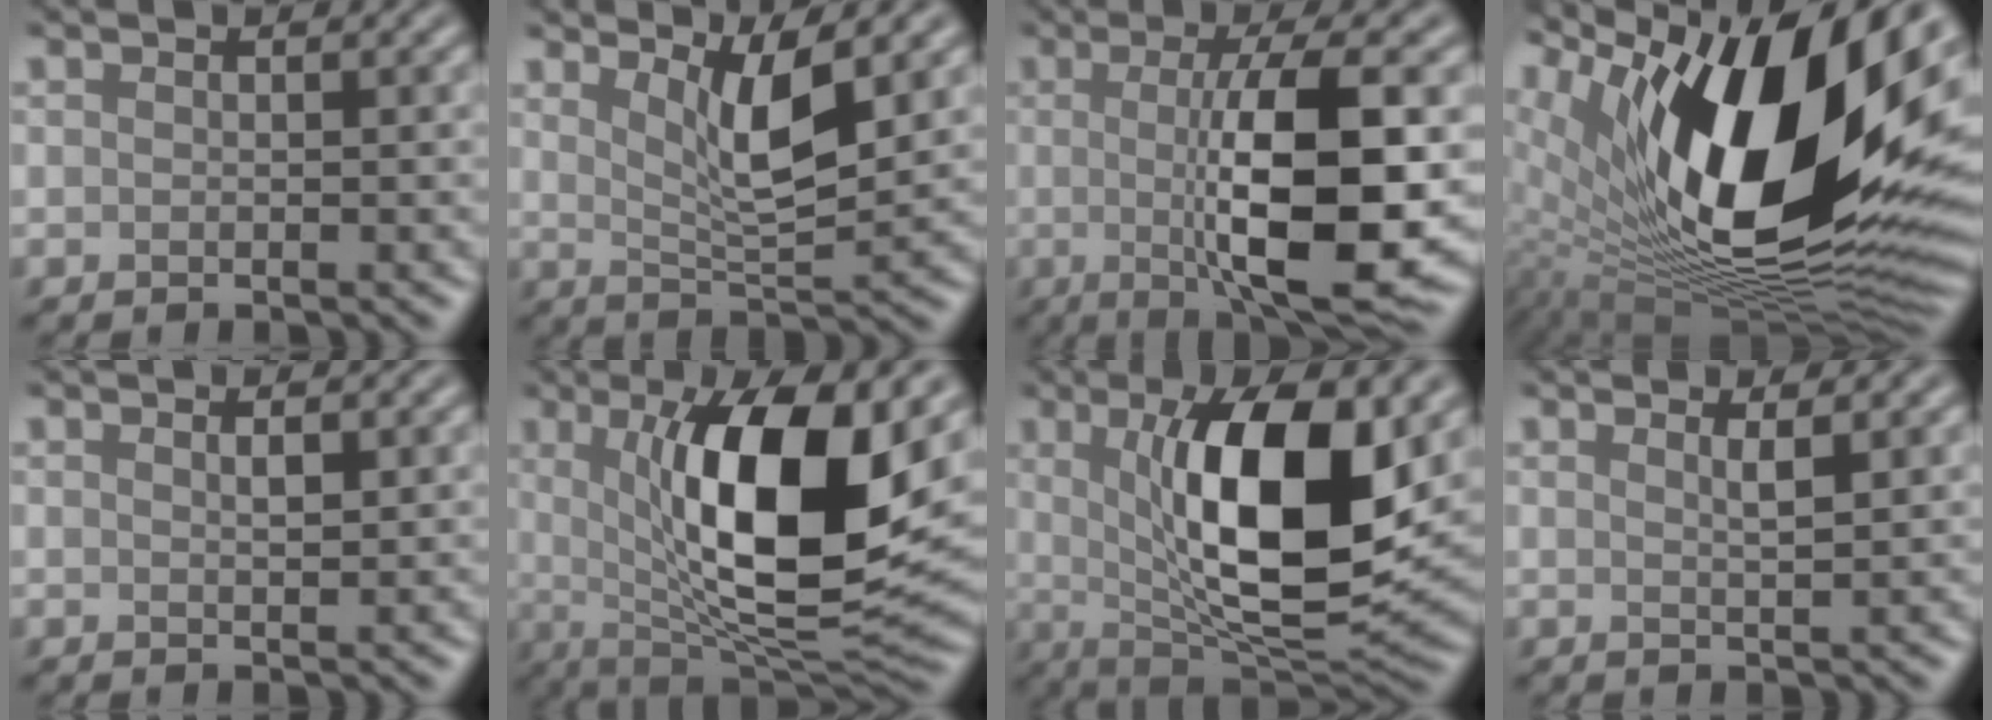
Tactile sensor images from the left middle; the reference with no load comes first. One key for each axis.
{"total": 4.9, "fx": 2.3, "fy": 1.2, "fz": 4.2, "tx": -0.071, "ty": -0.012, "tz": 0.043}
{"total": 11.3, "fx": -0.5, "fy": 2.8, "fz": 10.9, "tx": -0.159, "ty": -0.010, "tz": -0.005}
{"total": 18.3, "fx": 5.7, "fy": 8.1, "fz": 15.4, "tx": -0.251, "ty": -0.002, "tz": 0.095}
{"total": 0.9, "fx": 0.5, "fy": 0.2, "fz": 0.7, "tx": -0.013, "ty": 0.000, "tz": 0.009}
{"total": 13.4, "fx": 2.4, "fy": 4.4, "fz": 12.4, "tx": -0.183, "ty": -0.010, "tz": 0.041}
{"total": 12.0, "fx": 2.2, "fy": 4.0, "fz": 11.2, "tx": -0.179, "ty": -0.011, "tz": 0.044}
{"total": 1.5, "fx": 0.9, "fy": 0.4, "fz": 1.1, "tx": -0.011, "ty": 0.000, "tz": 0.010}